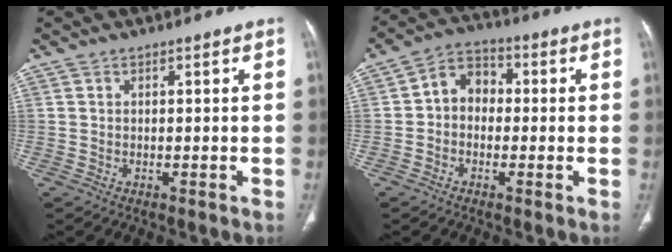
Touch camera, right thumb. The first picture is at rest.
{"total": 6.5, "force": [-0.4, 5.2, 3.9], "torque": [-0.039, 0.026, -0.024]}